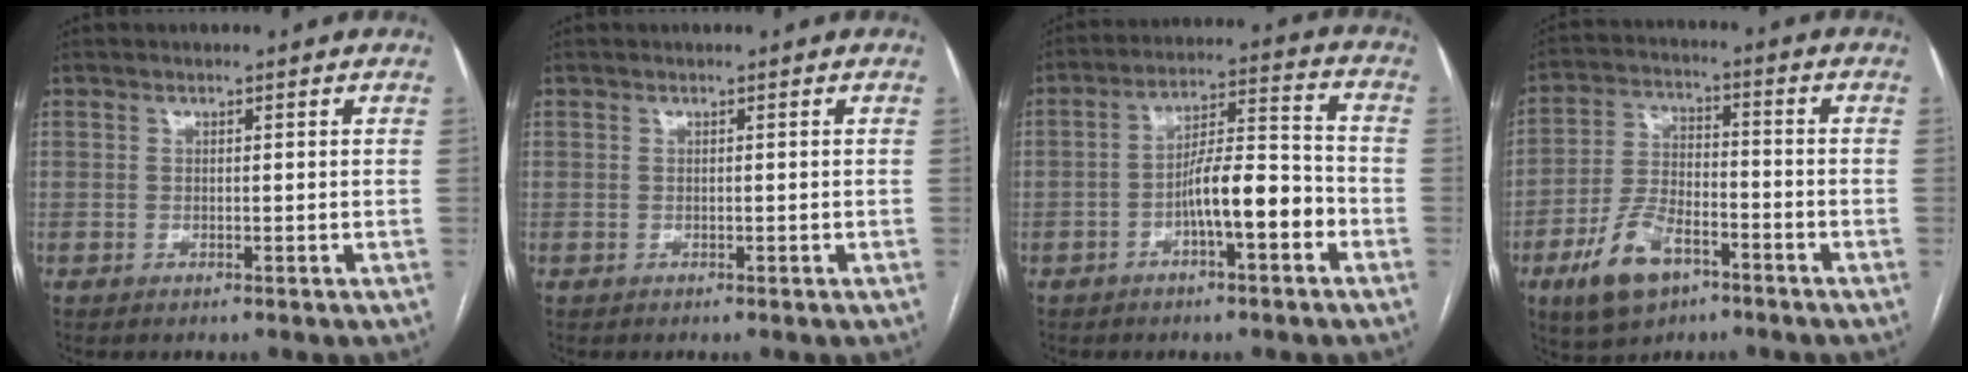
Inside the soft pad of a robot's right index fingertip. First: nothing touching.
{"total": 0.0}
{"total": 9.6, "force": [-3.7, 1.9, 8.7], "torque": [-0.147, 0.023, -0.058]}
{"total": 10.8, "force": [-6.1, 5.1, 7.4], "torque": [-0.161, 0.002, -0.106]}